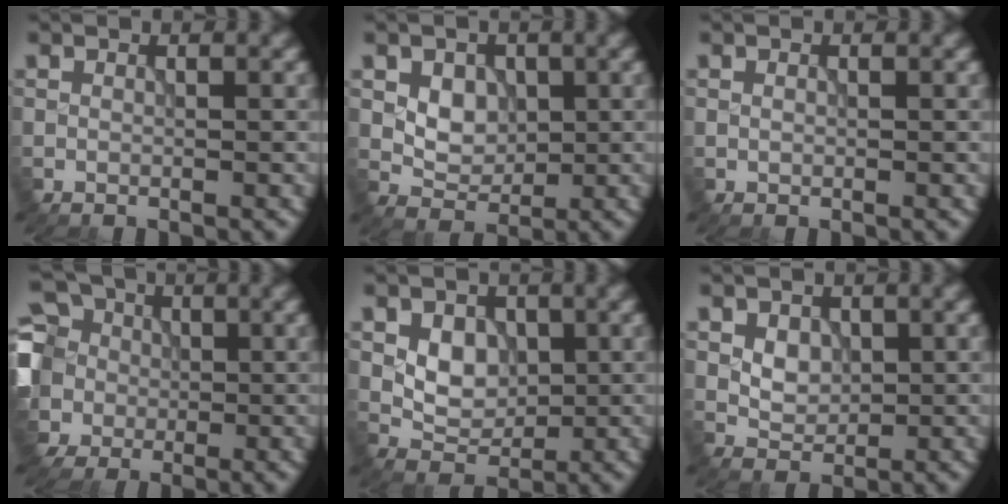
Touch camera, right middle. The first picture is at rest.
{"total": 3.1, "force": [0.6, 2.3, 2.0], "torque": [-0.034, -0.001, 0.010]}
{"total": 0.0}
{"total": 11.1, "force": [-0.1, 9.5, 5.8], "torque": [-0.145, 0.016, -0.033]}
{"total": 3.7, "force": [0.5, 2.7, 2.4], "torque": [-0.041, -0.002, 0.009]}
{"total": 2.2, "force": [0.5, 1.6, 1.5], "torque": [-0.026, -0.001, 0.010]}